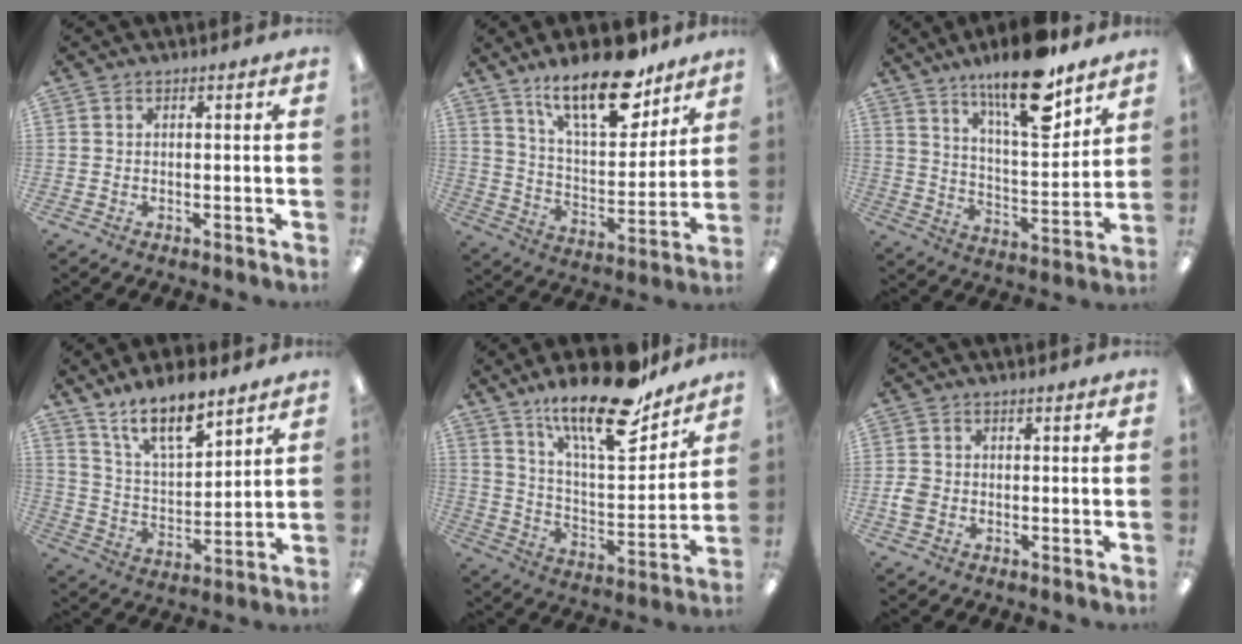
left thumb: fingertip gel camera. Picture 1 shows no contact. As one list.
[{"total": 20.1, "force": [13.7, 7.8, 12.5], "torque": [-0.196, -0.078, 0.229]}, {"total": 17.8, "force": [13.0, 5.0, 11.1], "torque": [-0.174, -0.078, 0.212]}, {"total": 12.9, "force": [10.5, 3.9, 6.3], "torque": [-0.119, -0.061, 0.189]}, {"total": 20.3, "force": [15.2, 6.0, 12.1], "torque": [-0.198, -0.103, 0.253]}, {"total": 2.8, "force": [-0.8, 2.3, 1.4], "torque": [-0.021, 0.007, -0.014]}]